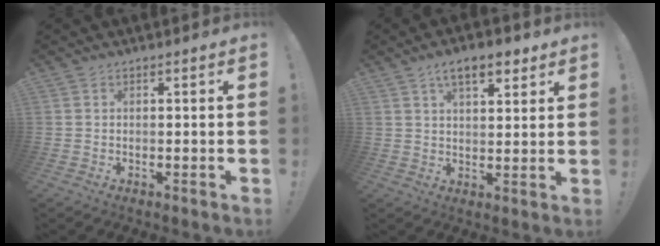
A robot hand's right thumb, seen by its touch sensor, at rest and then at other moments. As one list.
[{"total": 8.9, "force": [5.4, 3.7, 6.1], "torque": [-0.087, -0.016, 0.093]}]